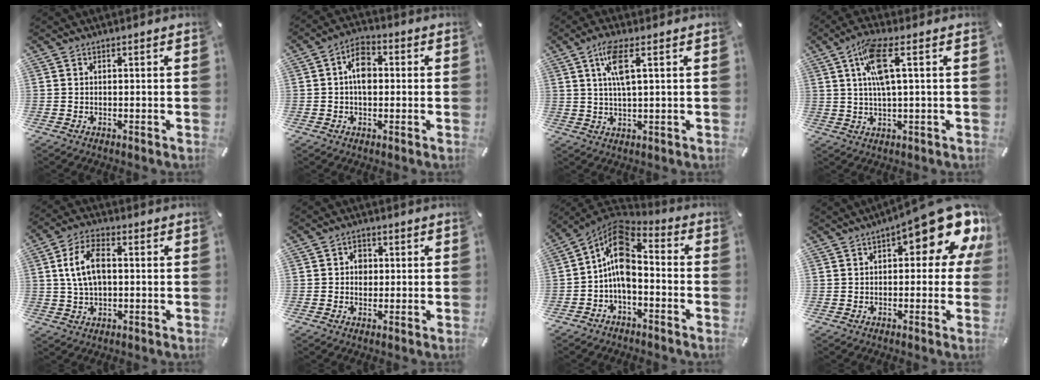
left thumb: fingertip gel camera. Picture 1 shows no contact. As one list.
[{"total": 6.7, "force": [0.2, 4.3, 5.1], "torque": [-0.071, 0.007, 0.000]}, {"total": 7.4, "force": [2.7, 1.9, 6.6], "torque": [-0.135, 0.004, 0.045]}, {"total": 8.5, "force": [2.2, 1.8, 8.0], "torque": [-0.156, 0.003, 0.038]}, {"total": 9.2, "force": [1.1, 5.6, 7.2], "torque": [-0.139, 0.010, 0.020]}, {"total": 3.5, "force": [0.0, 3.1, 1.6], "torque": [-0.011, -0.002, -0.007]}, {"total": 12.0, "force": [-1.2, 7.5, 9.3], "torque": [-0.169, 0.007, -0.025]}, {"total": 16.3, "force": [8.0, 6.4, 12.7], "torque": [-0.159, -0.060, 0.130]}]